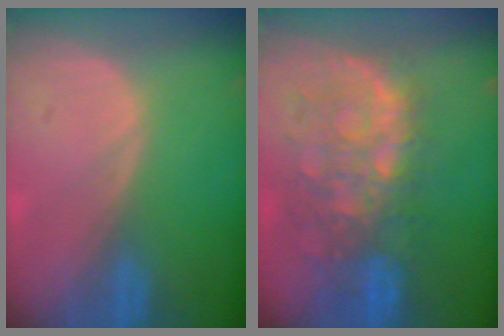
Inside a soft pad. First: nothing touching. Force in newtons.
{"total": 10.4, "press": 9.3, "slide": 4.7}